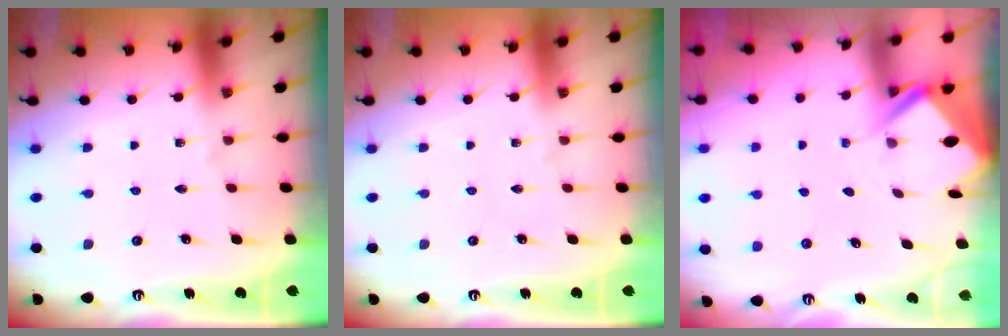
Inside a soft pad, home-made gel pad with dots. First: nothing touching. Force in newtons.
{"total": 0.0}
{"total": 3.0, "press": 3.0, "slide": 0.3}